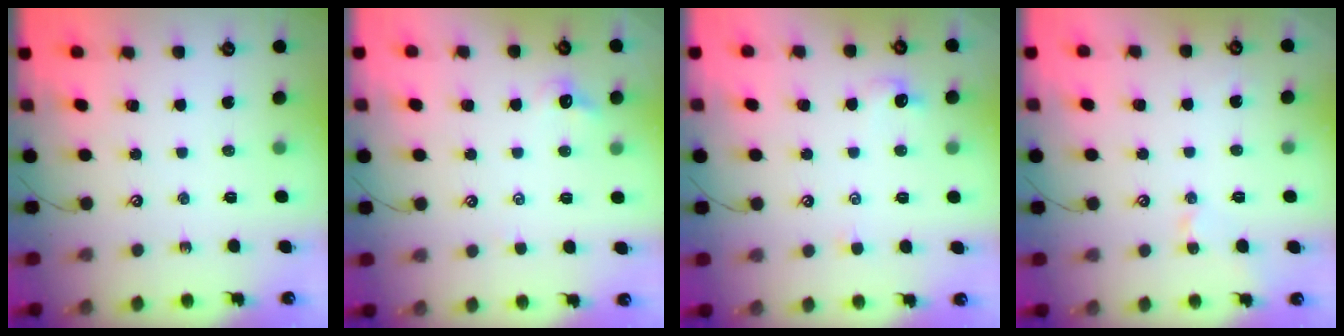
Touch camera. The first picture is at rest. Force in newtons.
{"total": 1.5, "press": 1.3, "slide": 0.7}
{"total": 0.8, "press": 0.4, "slide": 0.7}
{"total": 2.2, "press": 2.2, "slide": 0.3}